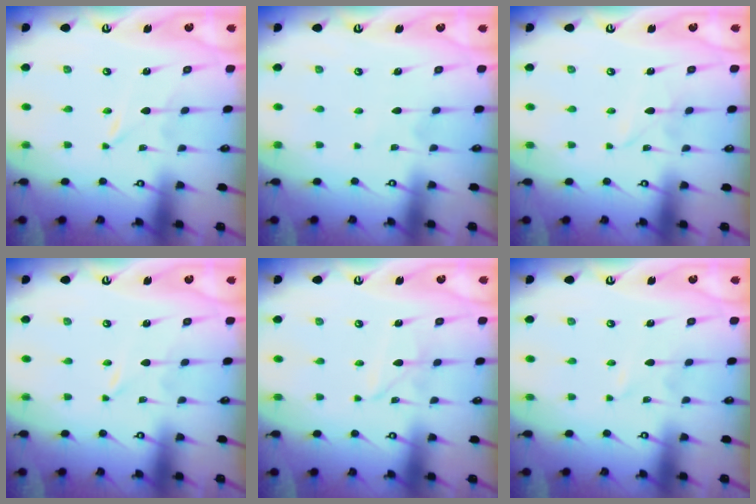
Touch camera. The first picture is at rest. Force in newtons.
{"total": 2.2, "press": 2.2, "slide": 0.3}
{"total": 2.1, "press": 2.1, "slide": 0.2}
{"total": 0.0}
{"total": 3.4, "press": 3.4, "slide": 0.2}
{"total": 0.6, "press": 0.6, "slide": 0.1}